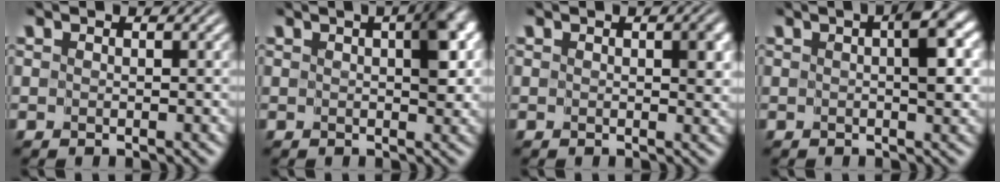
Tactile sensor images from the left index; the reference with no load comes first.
{"total": 3.8, "force": [0.7, 1.6, 3.3], "torque": [-0.040, 0.007, 0.007]}
{"total": 2.1, "force": [0.3, 1.1, 1.7], "torque": [-0.015, 0.000, 0.003]}
{"total": 3.4, "force": [0.5, 1.1, 3.2], "torque": [-0.043, 0.009, 0.004]}